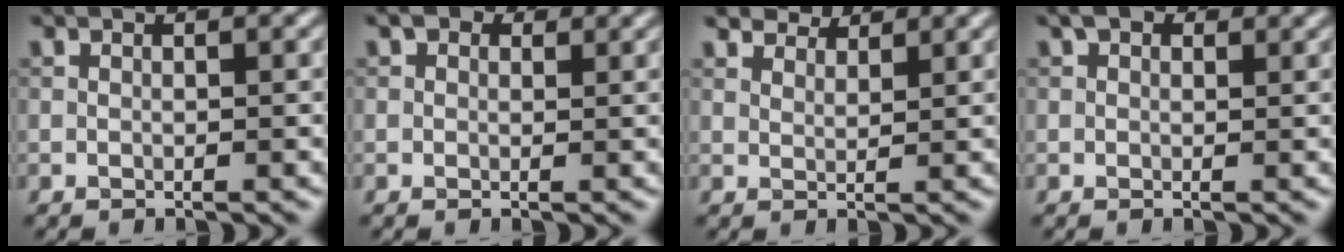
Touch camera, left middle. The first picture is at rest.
{"total": 2.0, "force": [1.3, 1.2, 1.0], "torque": [-0.015, 0.000, 0.009]}
{"total": 3.7, "force": [3.5, 0.8, 0.8], "torque": [-0.019, -0.005, 0.064]}
{"total": 2.0, "force": [1.3, 1.1, 1.1], "torque": [-0.016, 0.003, 0.014]}